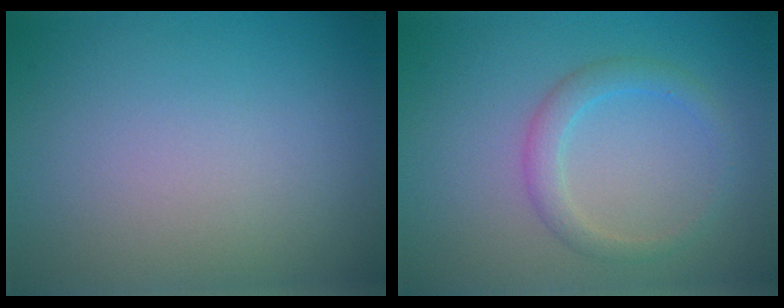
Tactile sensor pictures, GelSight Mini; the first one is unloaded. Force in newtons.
{"total": 2.2, "press": 2.2, "slide": 0.1}